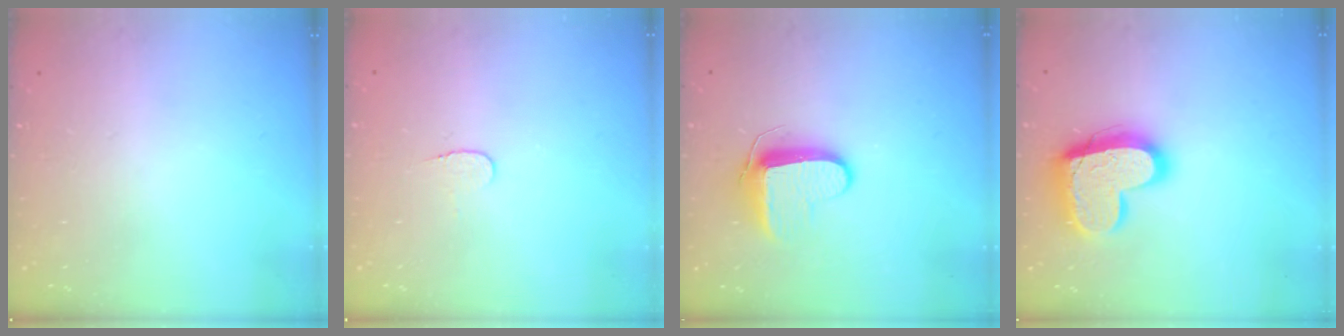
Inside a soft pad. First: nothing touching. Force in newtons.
{"total": 3.7, "press": 3.7, "slide": 0.3}
{"total": 9.8, "press": 9.7, "slide": 1.1}
{"total": 17.5, "press": 17.4, "slide": 1.3}